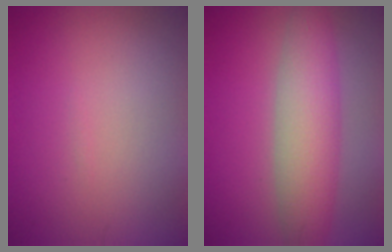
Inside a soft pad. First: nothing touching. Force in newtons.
{"total": 5.9, "press": 5.9, "slide": 0.4}